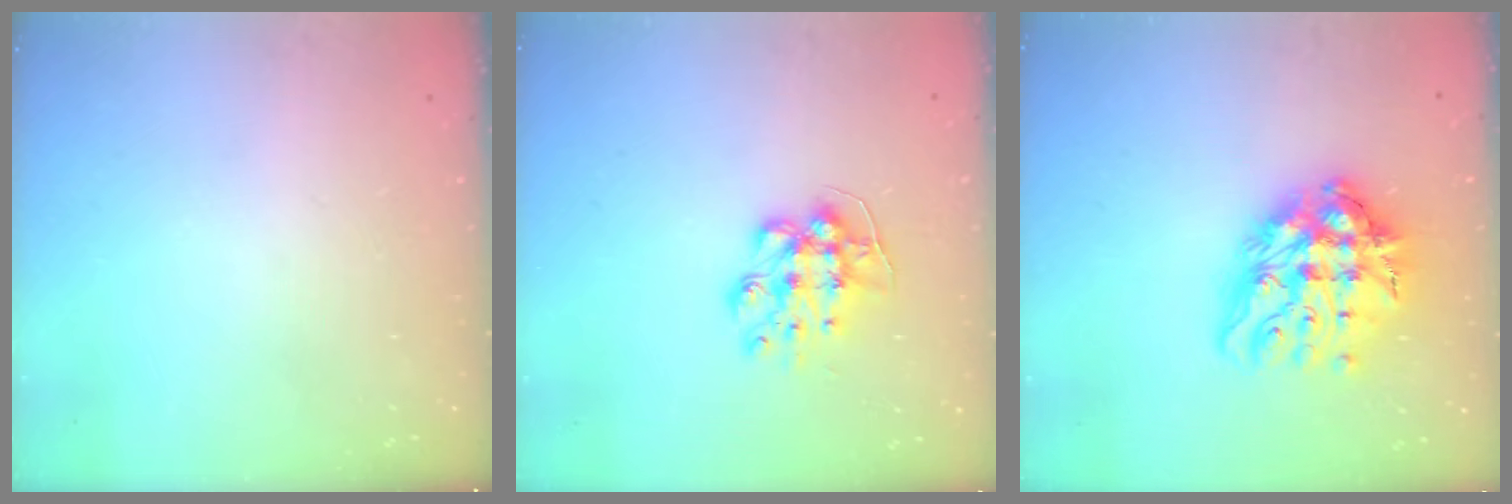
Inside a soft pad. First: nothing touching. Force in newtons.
{"total": 10.7, "press": 10.7, "slide": 0.7}
{"total": 18.4, "press": 18.3, "slide": 1.8}